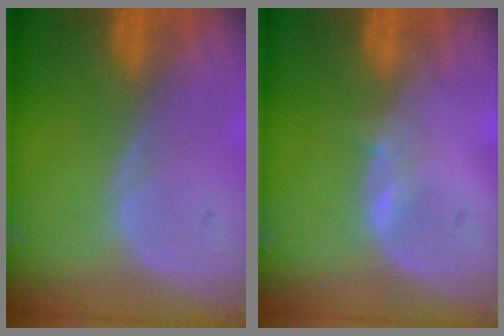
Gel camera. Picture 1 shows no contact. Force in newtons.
{"total": 1.3, "press": 1.2, "slide": 0.5}